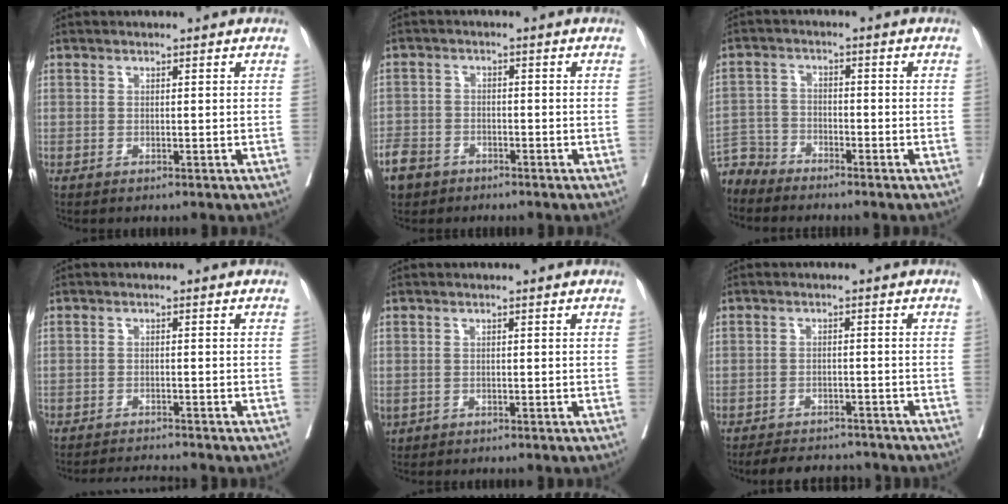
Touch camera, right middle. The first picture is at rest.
{"total": 5.4, "force": [-3.8, 3.6, 1.4], "torque": [-0.035, 0.002, -0.070]}
{"total": 4.7, "force": [-4.6, 1.0, -0.8], "torque": [0.018, -0.003, -0.092]}
{"total": 4.8, "force": [-4.7, -0.7, 0.9], "torque": [-0.008, -0.013, -0.073]}
{"total": 1.2, "force": [-0.5, 0.9, 0.5], "torque": [-0.014, 0.001, -0.003]}
{"total": 8.0, "force": [-7.4, 2.3, 2.0], "torque": [-0.024, 0.002, -0.099]}